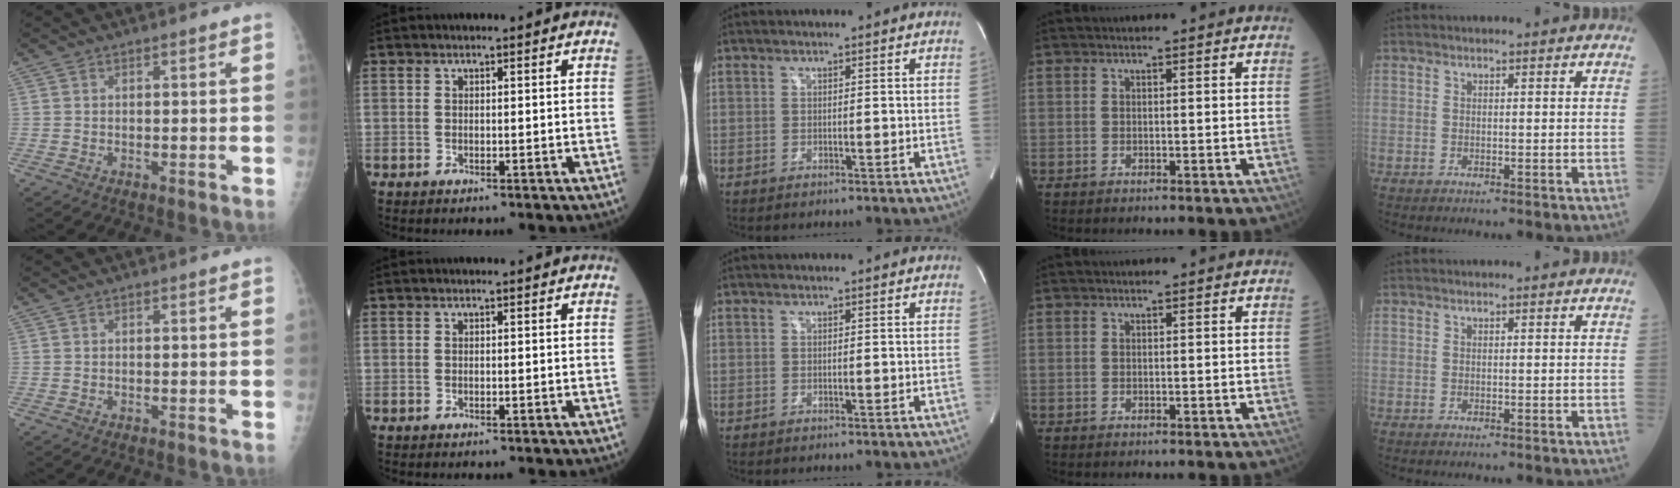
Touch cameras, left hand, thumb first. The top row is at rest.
{}